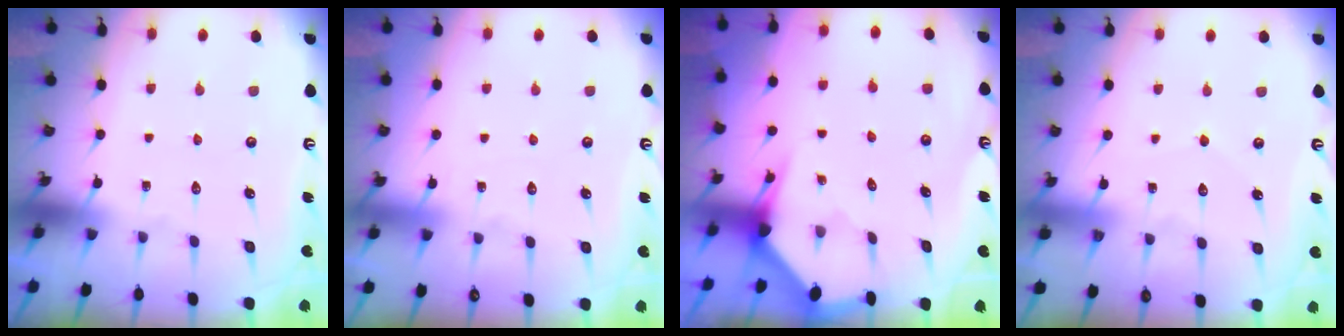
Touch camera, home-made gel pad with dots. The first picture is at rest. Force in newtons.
{"total": 4.2, "press": 4.2, "slide": 0.5}
{"total": 2.9, "press": 2.9, "slide": 0.2}
{"total": 3.6, "press": 3.6, "slide": 0.4}